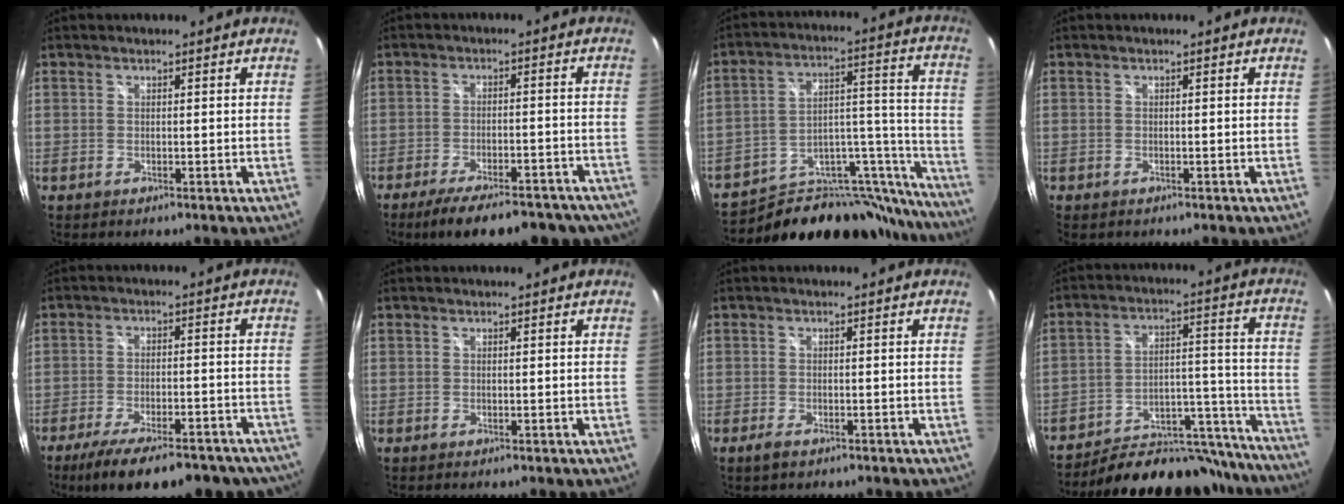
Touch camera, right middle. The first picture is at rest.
{"total": 18.6, "force": [-15.3, 5.7, 9.0], "torque": [-0.156, -0.016, -0.197]}
{"total": 28.5, "force": [-23.8, 11.0, 11.1], "torque": [-0.133, 0.055, -0.333]}
{"total": 1.5, "force": [-1.0, 1.0, 0.6], "torque": [-0.014, -0.007, -0.015]}
{"total": 20.4, "force": [-16.1, 6.6, 10.7], "torque": [-0.191, -0.033, -0.215]}
{"total": 0.0}
{"total": 2.1, "force": [-1.5, 1.0, 1.1], "torque": [-0.025, -0.007, -0.028]}
{"total": 25.3, "force": [-22.9, 8.0, 7.4], "torque": [-0.102, 0.038, -0.297]}